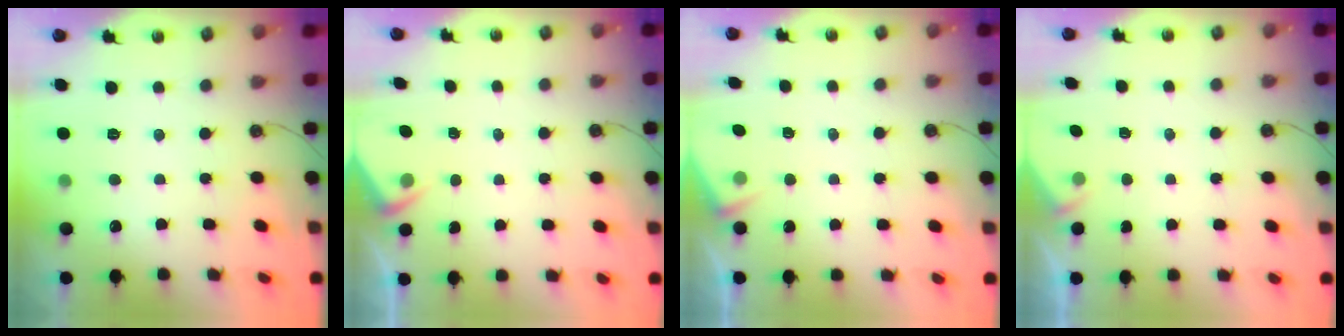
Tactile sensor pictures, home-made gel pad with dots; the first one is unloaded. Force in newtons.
{"total": 2.8, "press": 2.8, "slide": 0.5}
{"total": 3.5, "press": 3.5, "slide": 0.6}
{"total": 2.2, "press": 2.2, "slide": 0.4}